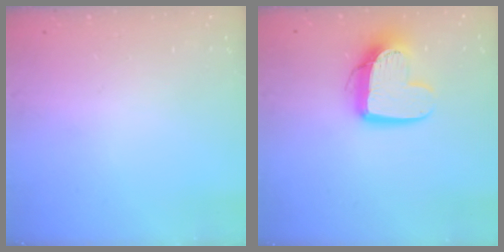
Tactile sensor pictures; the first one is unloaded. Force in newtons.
{"total": 12.9, "press": 12.8, "slide": 1.1}